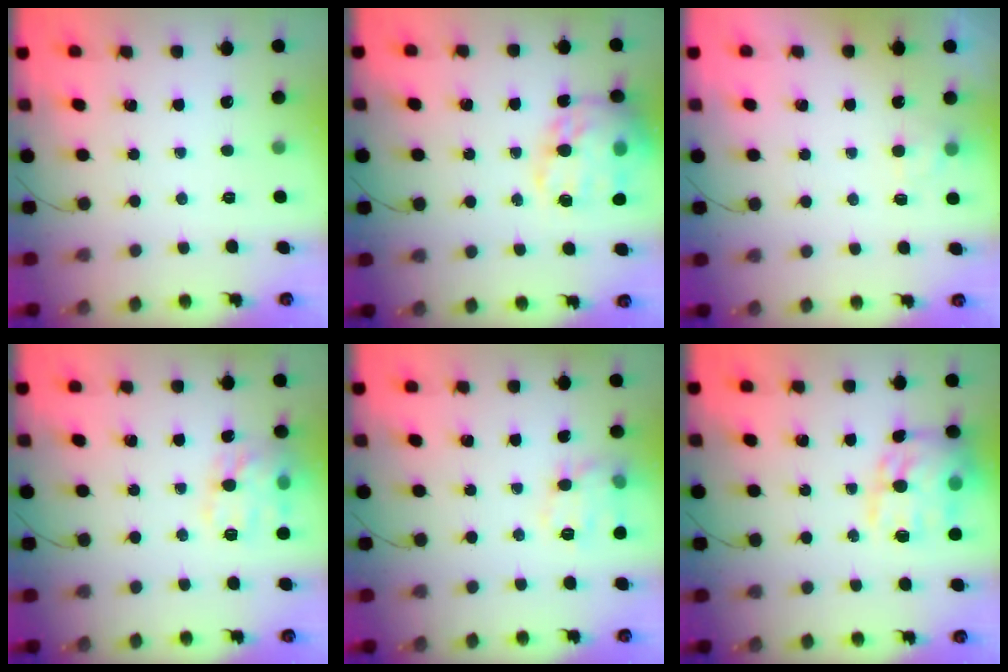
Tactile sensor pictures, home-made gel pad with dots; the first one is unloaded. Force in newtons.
{"total": 23.1, "press": 22.8, "slide": 3.7}
{"total": 2.7, "press": 2.3, "slide": 1.4}
{"total": 14.1, "press": 14.1, "slide": 0.7}
{"total": 11.1, "press": 11.1, "slide": 0.3}
{"total": 18.1, "press": 17.9, "slide": 2.3}